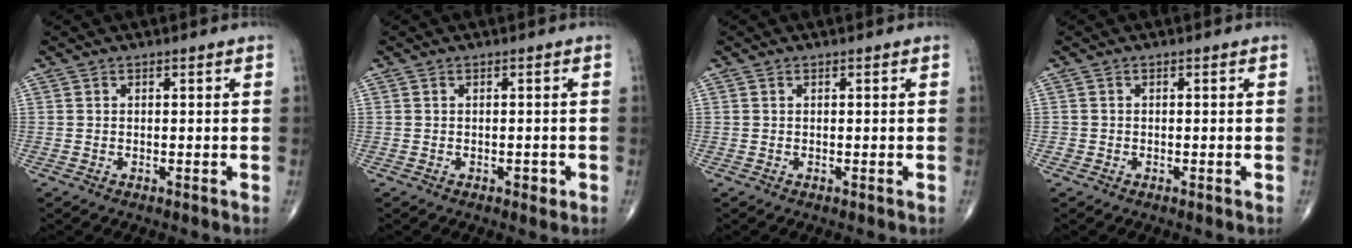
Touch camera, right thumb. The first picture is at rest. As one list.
[{"total": 1.3, "force": [-0.5, 0.8, 0.9], "torque": [-0.008, -0.001, -0.006]}, {"total": 0.0}, {"total": 0.7, "force": [-0.2, 0.6, 0.0], "torque": [0.002, 0.005, -0.005]}]